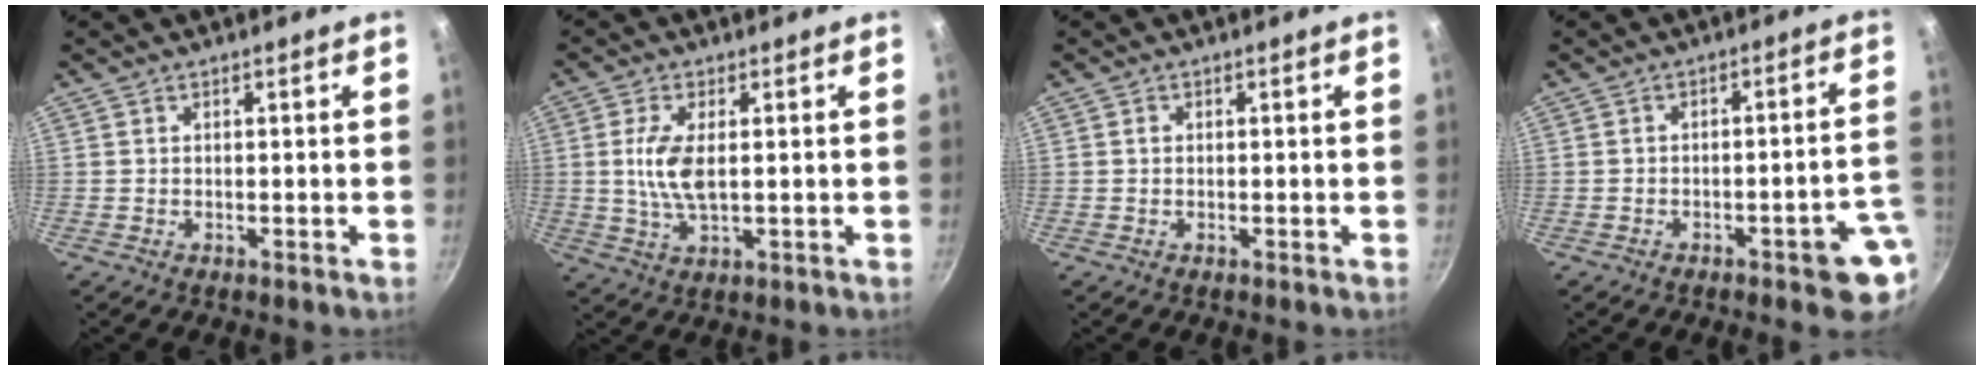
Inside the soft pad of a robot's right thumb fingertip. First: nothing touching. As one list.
[{"total": 7.1, "force": [0.8, 3.0, 6.4], "torque": [-0.133, -0.002, 0.016]}, {"total": 0.7, "force": [0.2, 0.6, 0.4], "torque": [-0.005, 0.004, 0.002]}, {"total": 8.4, "force": [-2.9, 2.6, 7.5], "torque": [-0.064, 0.036, -0.028]}]